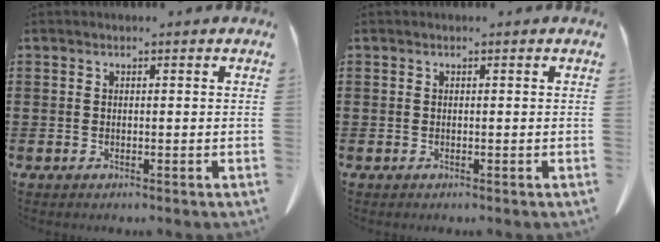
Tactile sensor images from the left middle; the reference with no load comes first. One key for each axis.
{"total": 0.0}